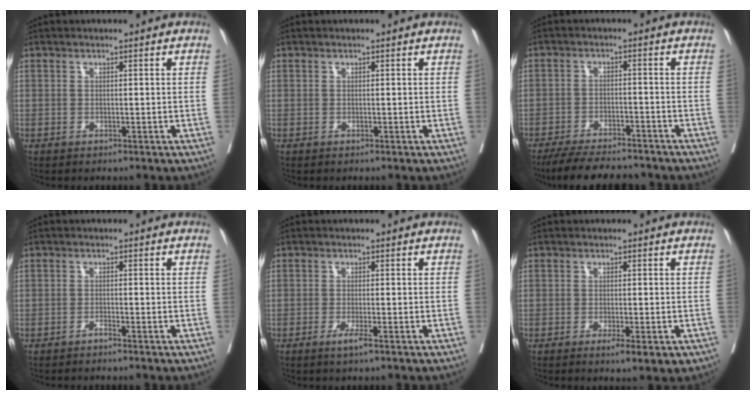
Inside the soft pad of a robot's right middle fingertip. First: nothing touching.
{"total": 0.0}
{"total": 10.2, "force": [-9.2, 2.5, 3.8], "torque": [-0.056, -0.005, -0.140]}
{"total": 0.8, "force": [-0.7, -0.1, 0.3], "torque": [-0.007, 0.001, -0.014]}
{"total": 2.0, "force": [-1.2, -0.1, 1.6], "torque": [-0.029, -0.004, -0.023]}
{"total": 3.3, "force": [-1.6, 0.6, 2.9], "torque": [-0.038, -0.007, -0.021]}